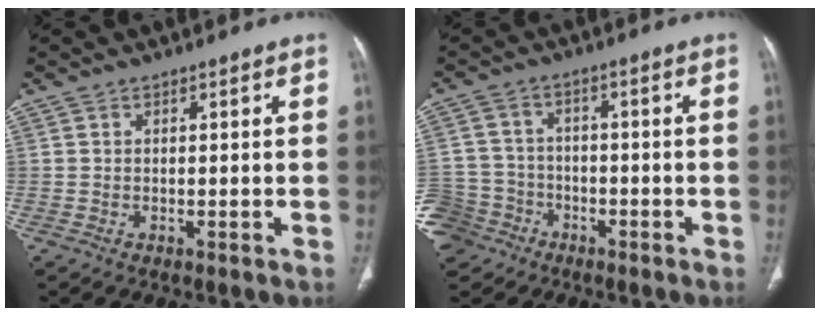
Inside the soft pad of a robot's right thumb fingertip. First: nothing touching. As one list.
[{"total": 10.8, "force": [-6.3, 8.4, 2.3], "torque": [-0.061, 0.036, -0.111]}]